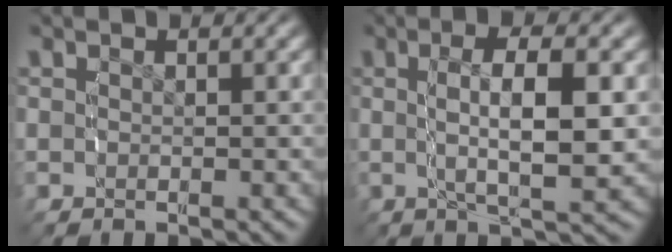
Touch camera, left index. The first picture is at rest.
{"total": 5.8, "force": [0.5, 1.0, 5.7], "torque": [-0.092, 0.001, 0.012]}